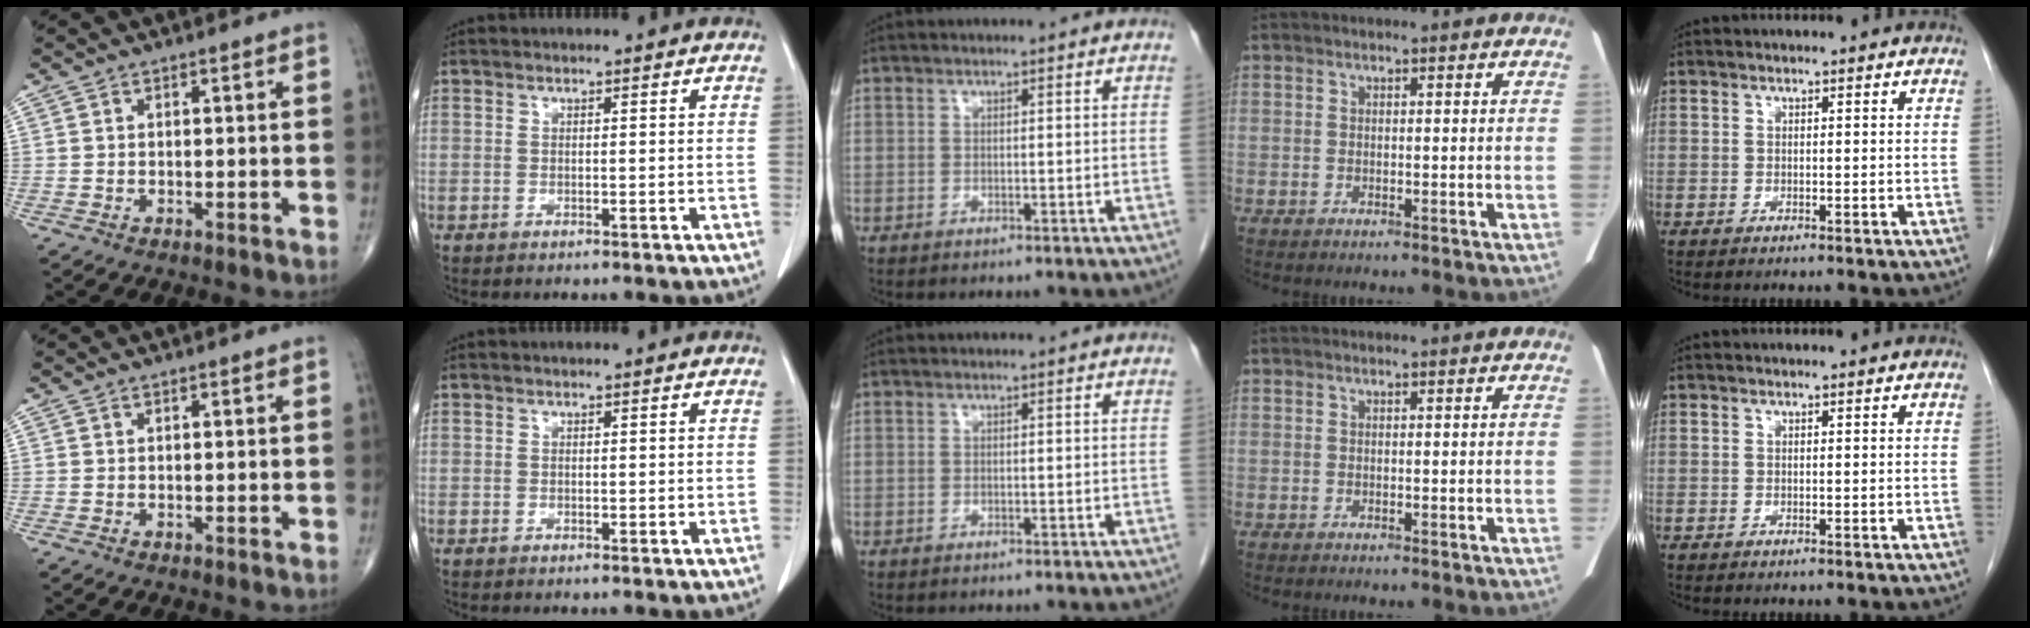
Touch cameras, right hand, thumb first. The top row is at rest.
{}